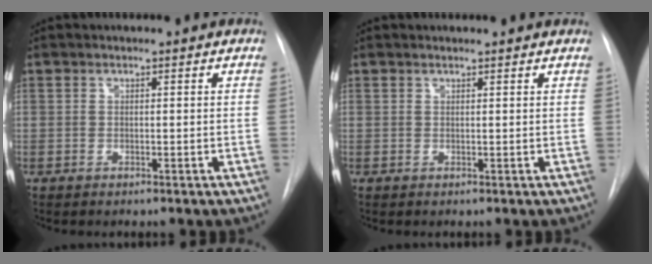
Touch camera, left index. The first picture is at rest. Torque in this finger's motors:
{"motor_torque": [0.60, -0.96, 0.01, 0.00]}